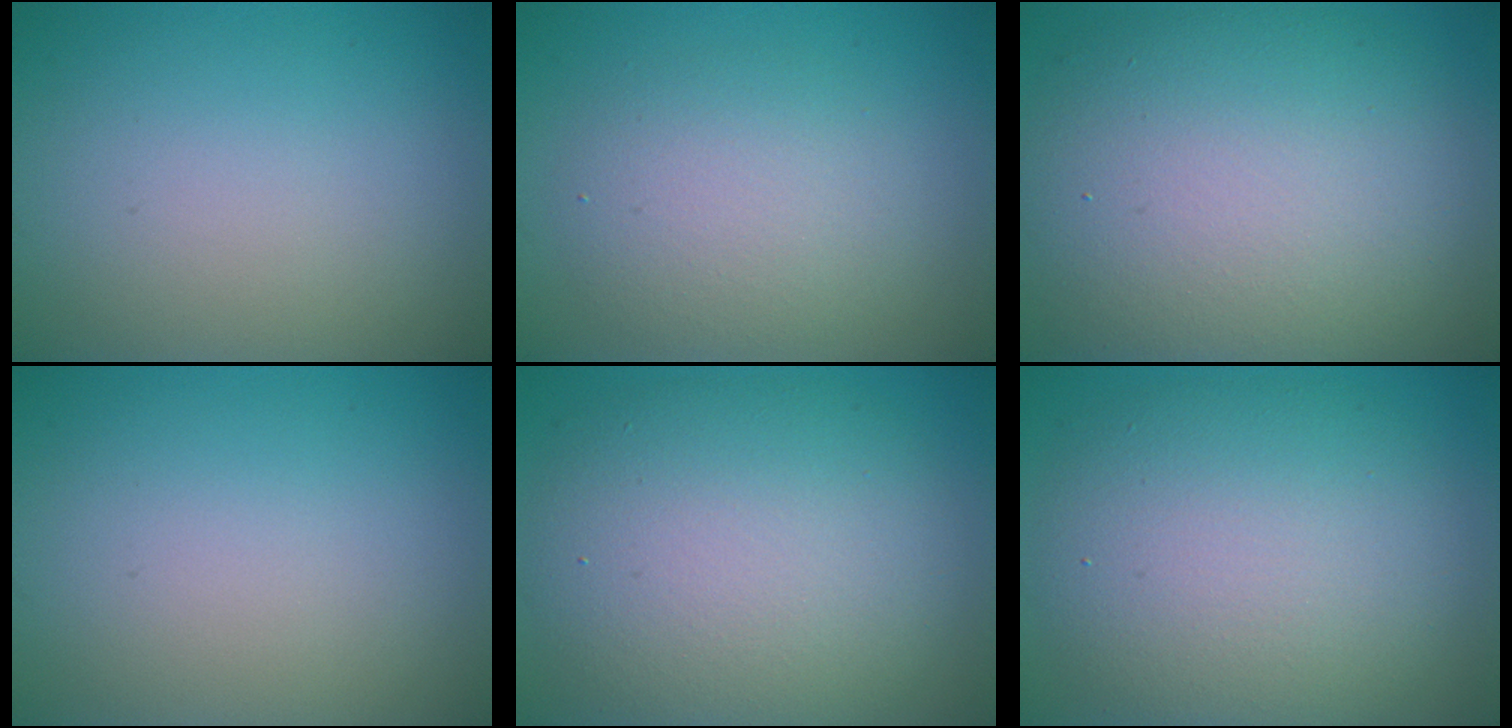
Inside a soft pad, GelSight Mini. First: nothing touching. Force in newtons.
{"total": 4.1, "press": 4.1, "slide": 0.2}
{"total": 12.3, "press": 12.2, "slide": 1.0}
{"total": 0.0}
{"total": 9.9, "press": 9.8, "slide": 0.8}
{"total": 9.2, "press": 9.2, "slide": 0.4}